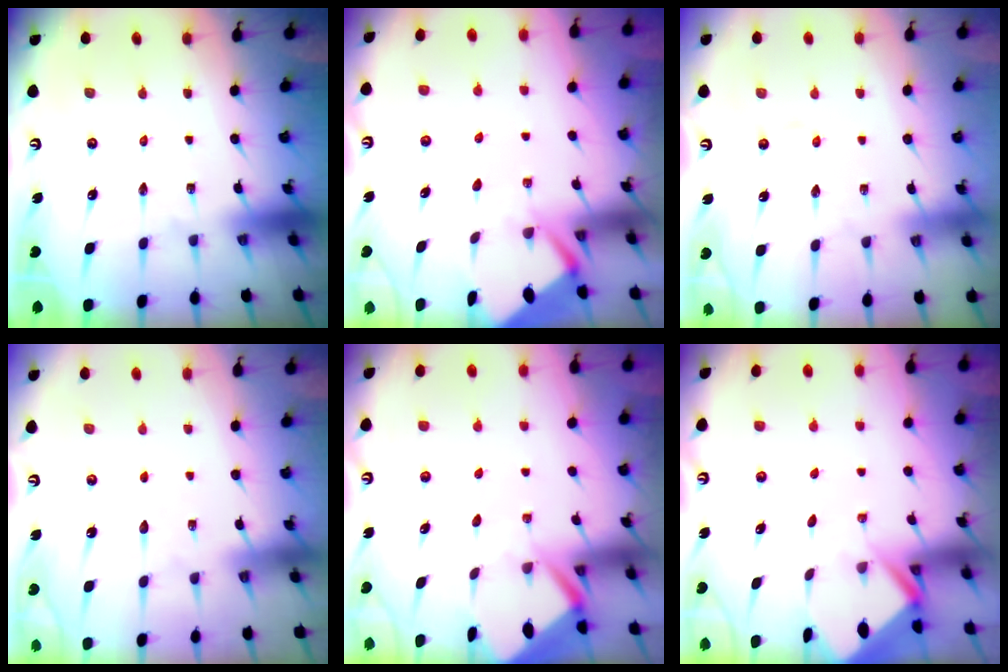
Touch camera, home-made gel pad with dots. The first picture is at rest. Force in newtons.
{"total": 2.8, "press": 2.7, "slide": 0.3}
{"total": 2.7, "press": 2.7, "slide": 0.4}
{"total": 3.8, "press": 3.7, "slide": 0.5}
{"total": 3.3, "press": 3.3, "slide": 0.3}
{"total": 2.4, "press": 2.4, "slide": 0.1}